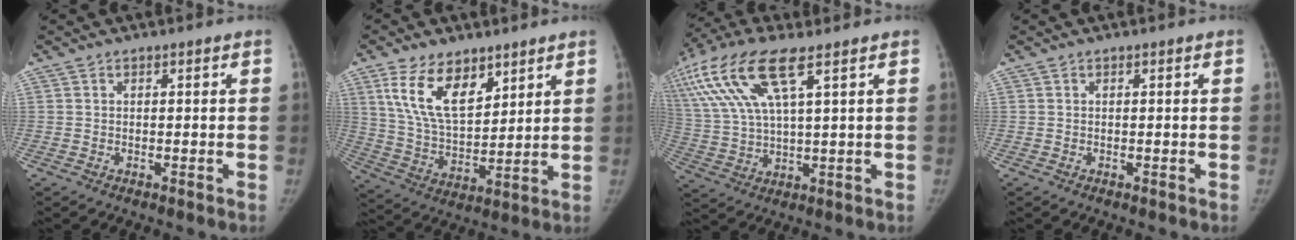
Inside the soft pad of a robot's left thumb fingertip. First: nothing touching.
{"total": 14.0, "force": [7.7, 7.3, 9.1], "torque": [-0.137, -0.038, 0.157]}
{"total": 19.9, "force": [9.6, 6.8, 16.1], "torque": [-0.389, 0.007, 0.187]}
{"total": 0.0}